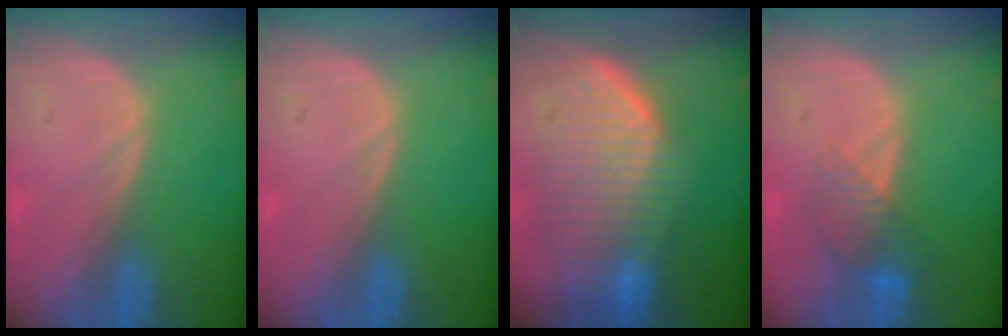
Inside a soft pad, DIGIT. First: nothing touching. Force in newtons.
{"total": 0.0}
{"total": 10.1, "press": 9.0, "slide": 4.5}
{"total": 4.1, "press": 3.9, "slide": 1.5}